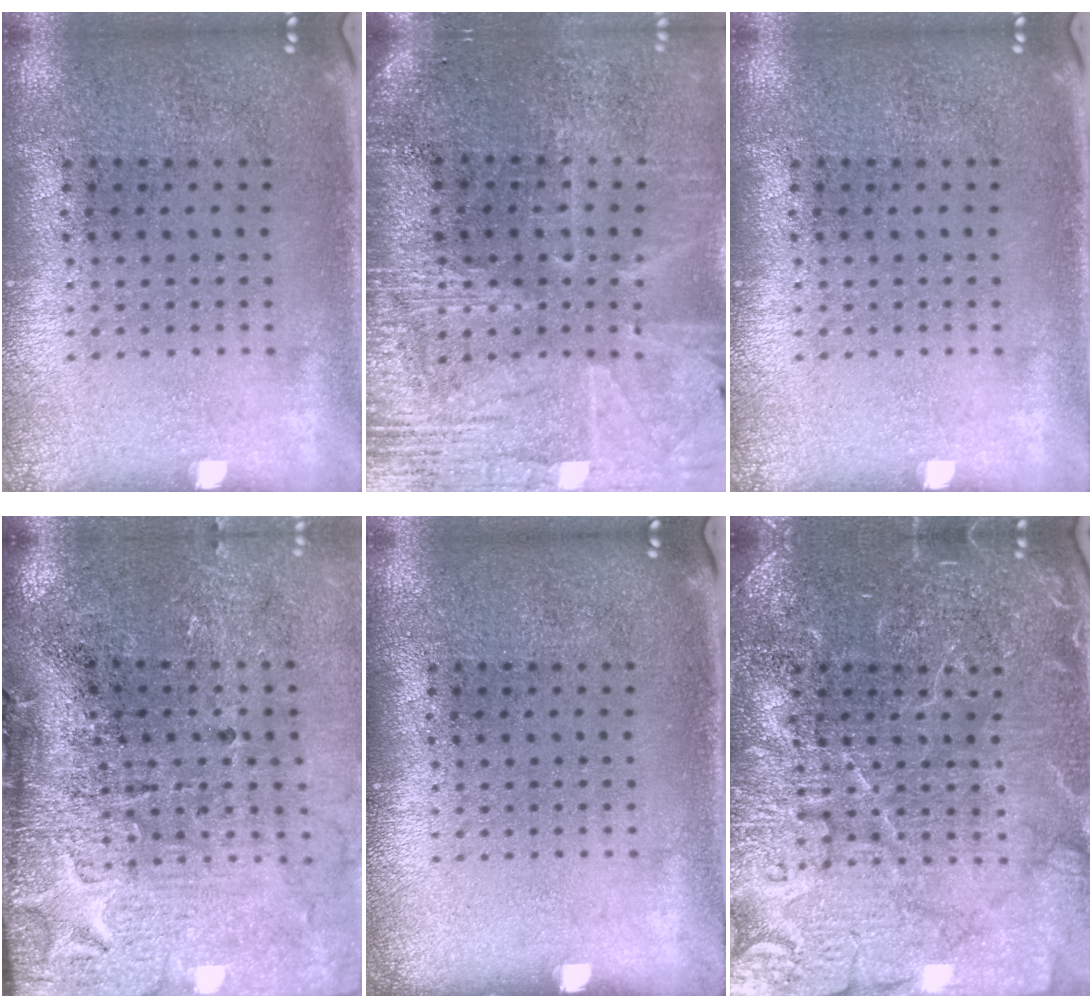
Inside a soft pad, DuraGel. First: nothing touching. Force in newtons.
{"total": 3.5, "press": 3.2, "slide": 1.3}
{"total": 0.0}
{"total": 4.8, "press": 3.8, "slide": 3.0}
{"total": 0.0}
{"total": 7.1, "press": 7.0, "slide": 1.0}